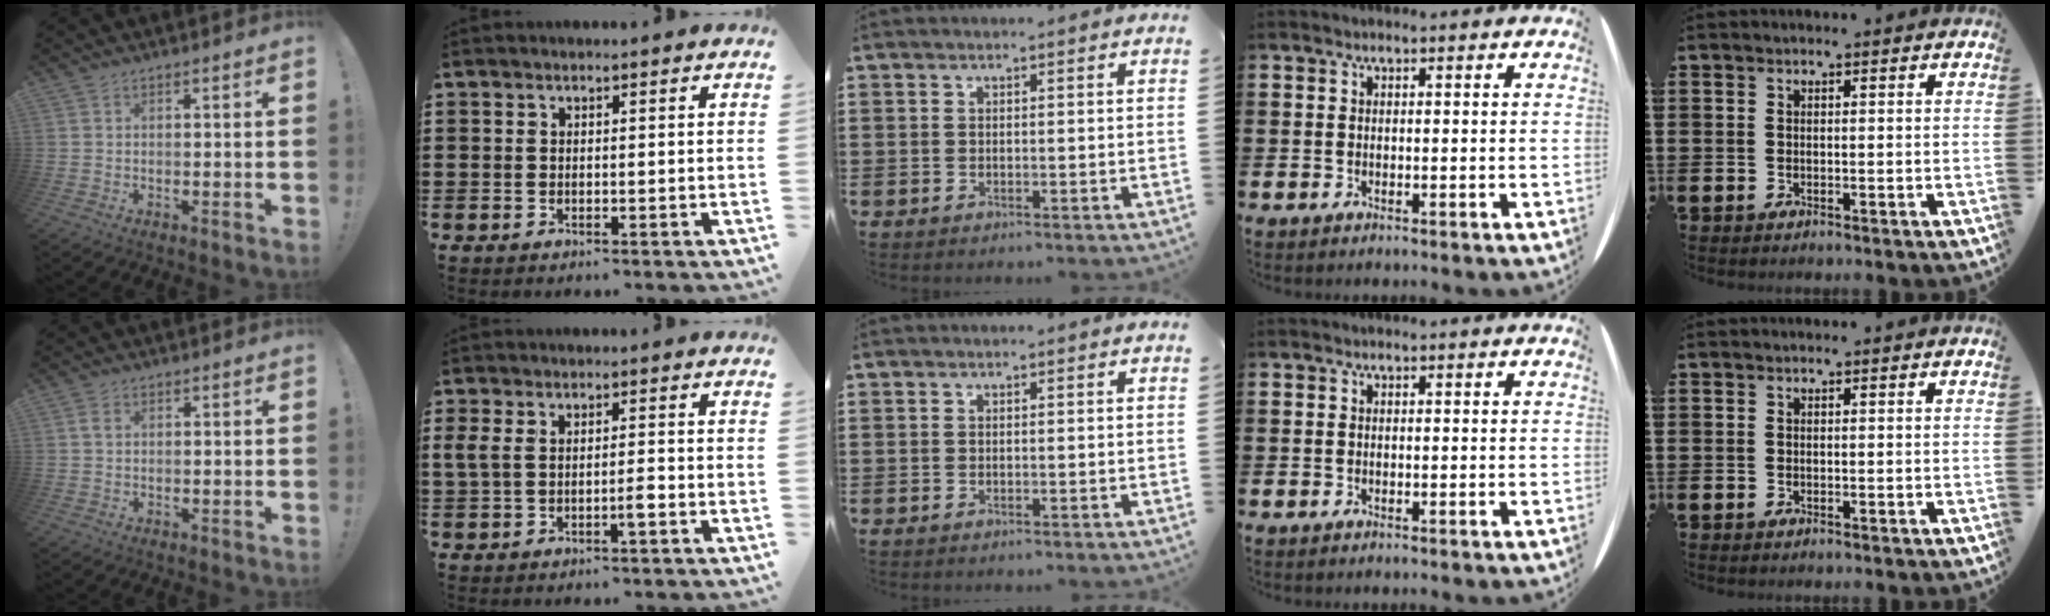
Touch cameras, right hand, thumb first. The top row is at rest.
{"thumb": {"total": 1.6, "force": [0.2, 1.2, 1.1], "torque": [-0.018, 0.003, 0.004]}, "index": {"total": 3.4, "force": [-0.8, 1.3, 3.1], "torque": [-0.063, 0.004, -0.017]}}